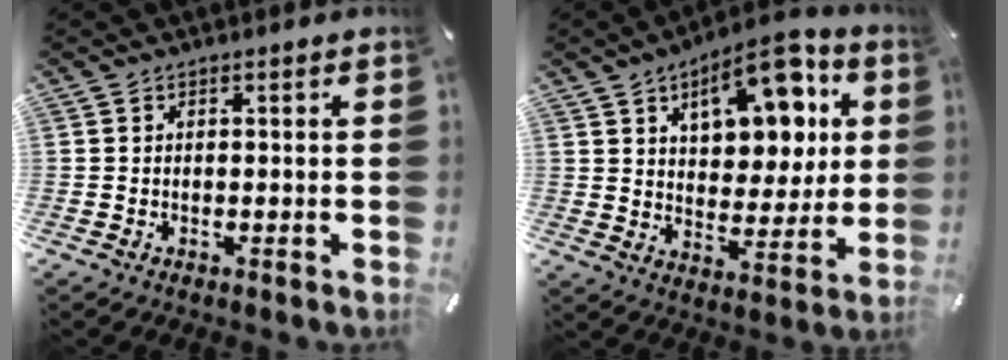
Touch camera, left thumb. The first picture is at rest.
{"total": 15.6, "force": [7.9, 8.5, 10.3], "torque": [-0.147, -0.029, 0.135]}